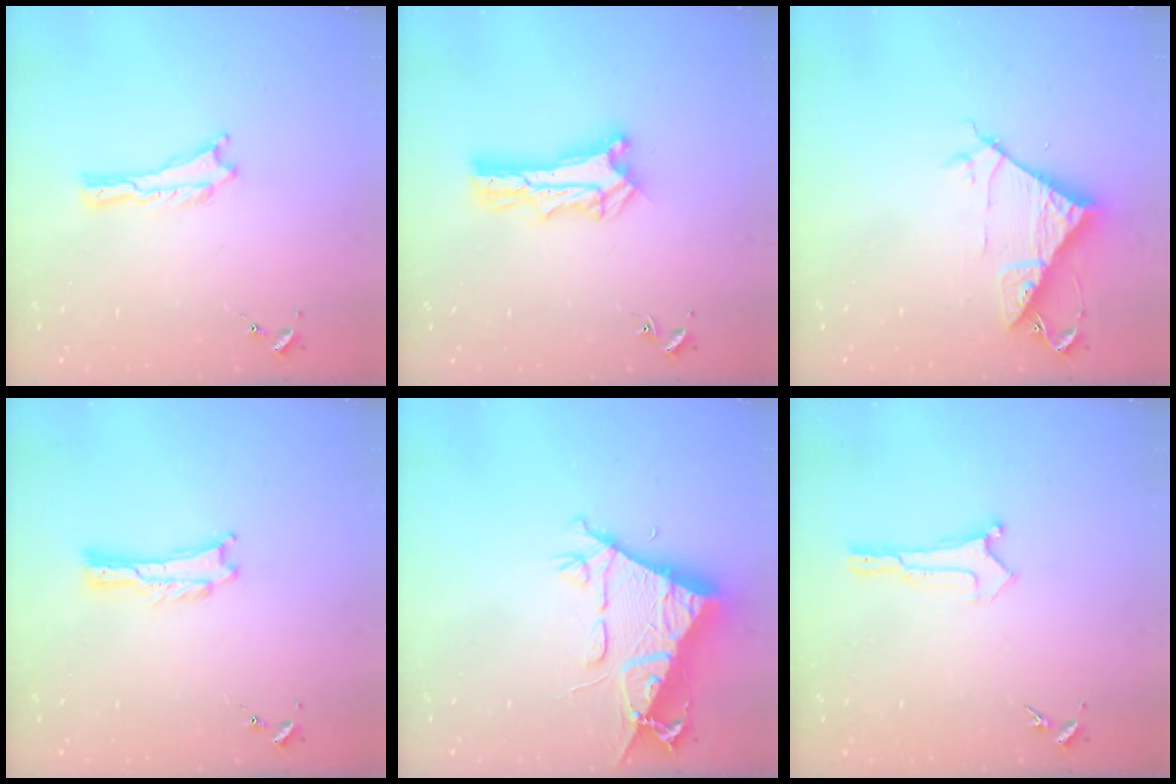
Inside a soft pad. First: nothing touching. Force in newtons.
{"total": 2.7, "press": 2.7, "slide": 0.3}
{"total": 7.0, "press": 7.0, "slide": 0.7}
{"total": 0.0}
{"total": 10.1, "press": 10.0, "slide": 1.3}
{"total": 0.0}